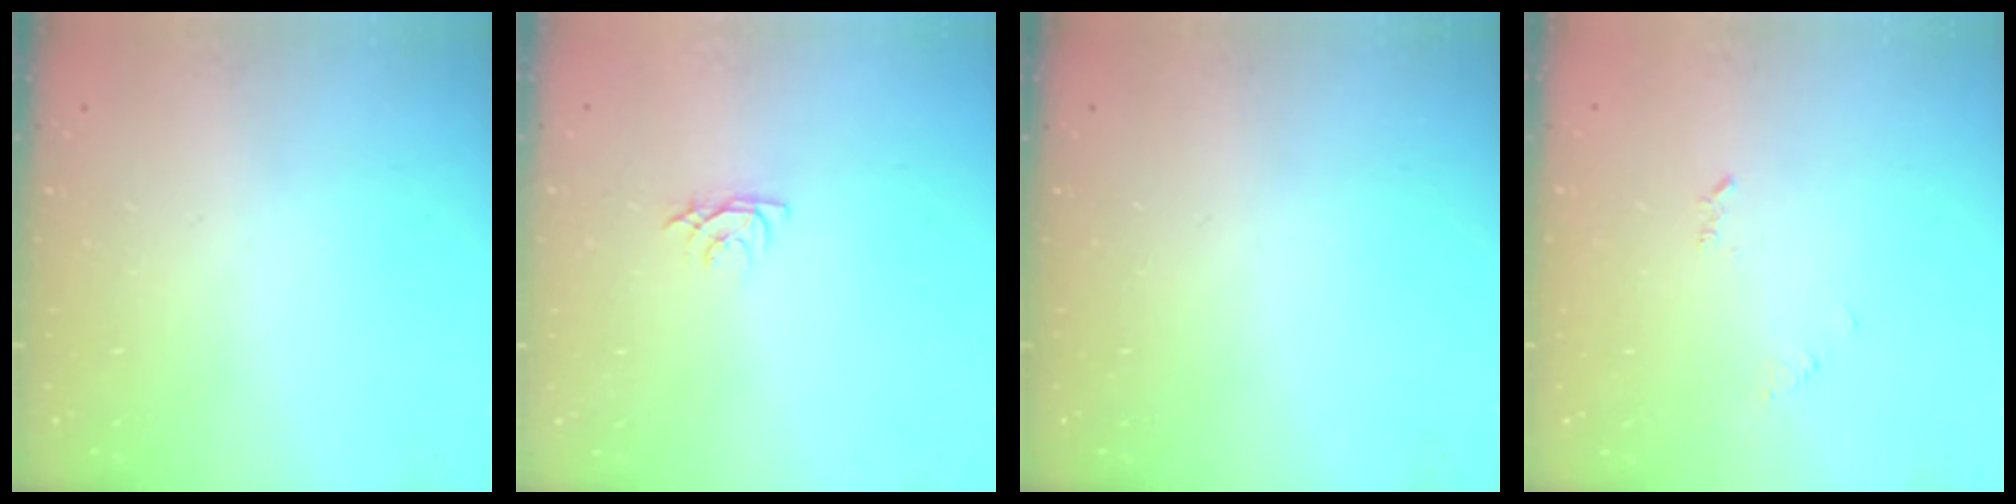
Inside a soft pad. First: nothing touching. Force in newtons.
{"total": 3.0, "press": 3.0, "slide": 0.5}
{"total": 0.0}
{"total": 4.1, "press": 4.0, "slide": 0.5}